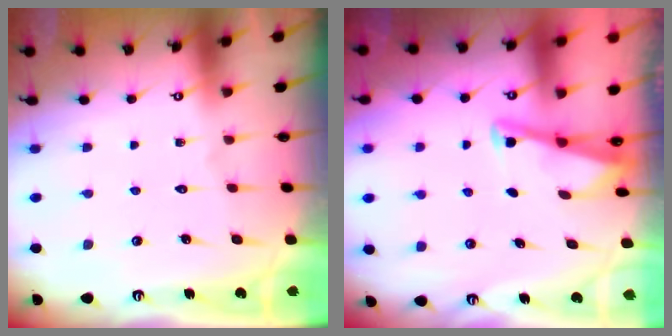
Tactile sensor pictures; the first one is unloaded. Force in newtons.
{"total": 3.0, "press": 3.0, "slide": 0.3}